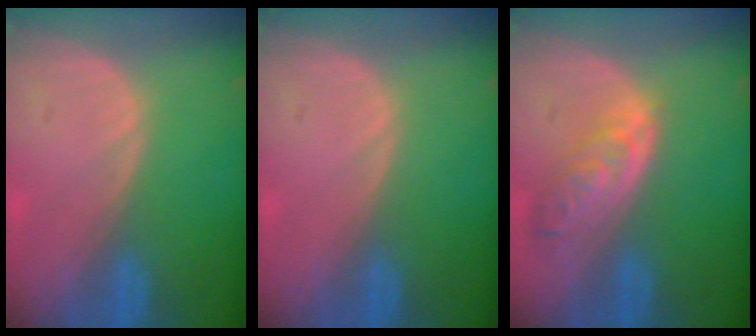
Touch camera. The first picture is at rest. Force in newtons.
{"total": 0.0}
{"total": 5.9, "press": 5.4, "slide": 2.5}